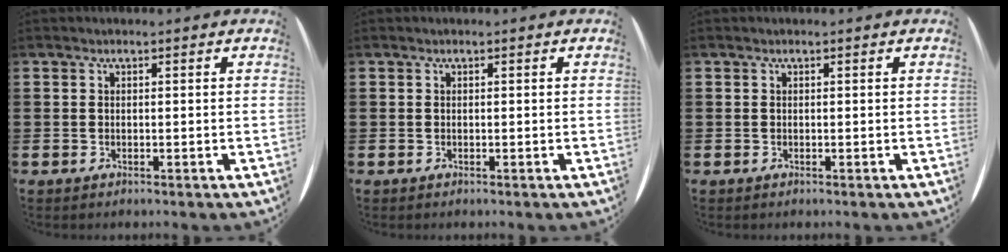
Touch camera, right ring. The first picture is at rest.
{"total": 0.0}
{"total": 0.0}